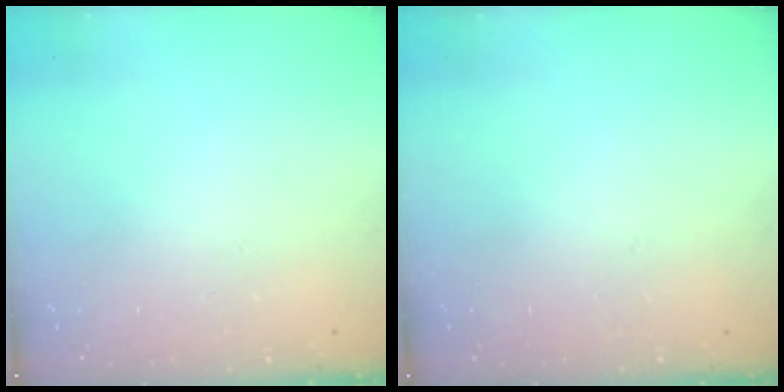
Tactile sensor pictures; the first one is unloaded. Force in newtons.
{"total": 0.0}